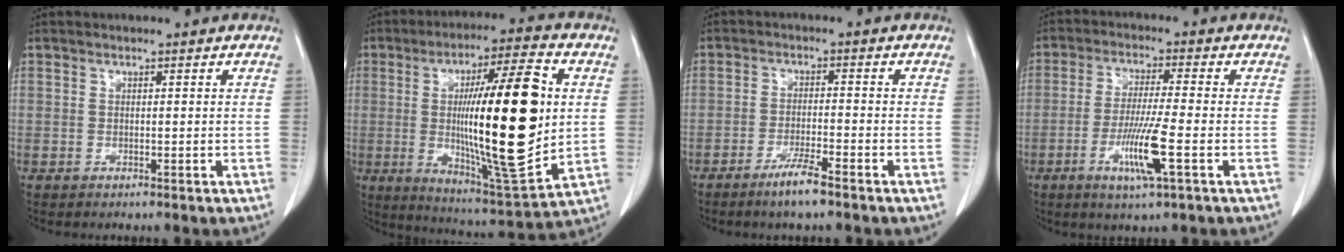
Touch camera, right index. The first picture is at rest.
{"total": 22.8, "force": [1.7, 3.1, 22.6], "torque": [-0.368, -0.005, 0.026]}
{"total": 4.6, "force": [-3.3, 0.0, 3.2], "torque": [-0.062, -0.007, -0.063]}
{"total": 8.4, "force": [-3.0, -0.2, 7.9], "torque": [-0.152, -0.016, -0.056]}